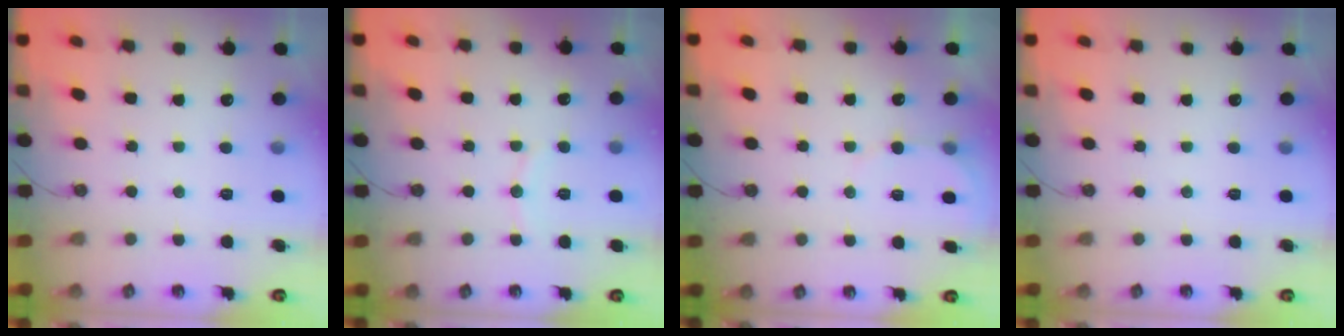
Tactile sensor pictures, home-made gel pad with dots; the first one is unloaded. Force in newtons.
{"total": 4.8, "press": 4.7, "slide": 0.6}
{"total": 3.8, "press": 3.4, "slide": 1.6}
{"total": 0.0}